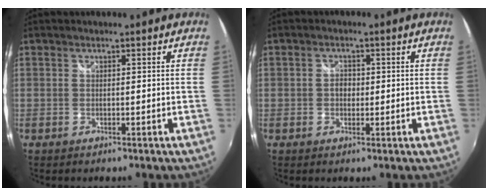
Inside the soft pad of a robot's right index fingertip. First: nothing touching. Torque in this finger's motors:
{"motor_torque": [0.04, -0.03, 0.28, 0.05]}